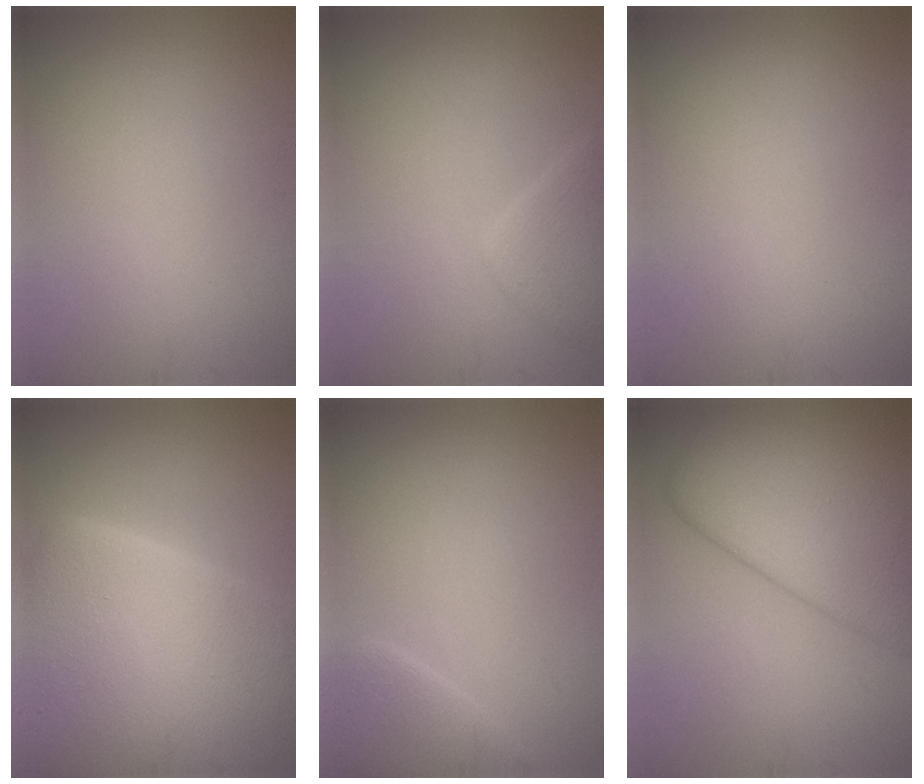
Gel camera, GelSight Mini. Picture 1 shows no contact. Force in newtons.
{"total": 2.3, "press": 2.3, "slide": 0.1}
{"total": 0.0}
{"total": 16.0, "press": 16.0, "slide": 0.8}
{"total": 2.2, "press": 2.2, "slide": 0.2}
{"total": 10.4, "press": 10.4, "slide": 0.2}